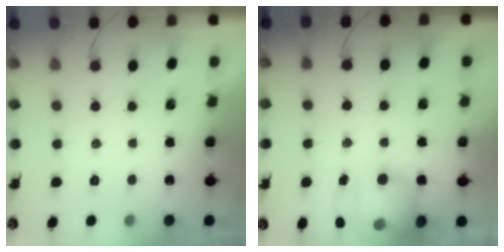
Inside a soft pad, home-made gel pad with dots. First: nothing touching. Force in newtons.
{"total": 14.5, "press": 14.2, "slide": 3.3}